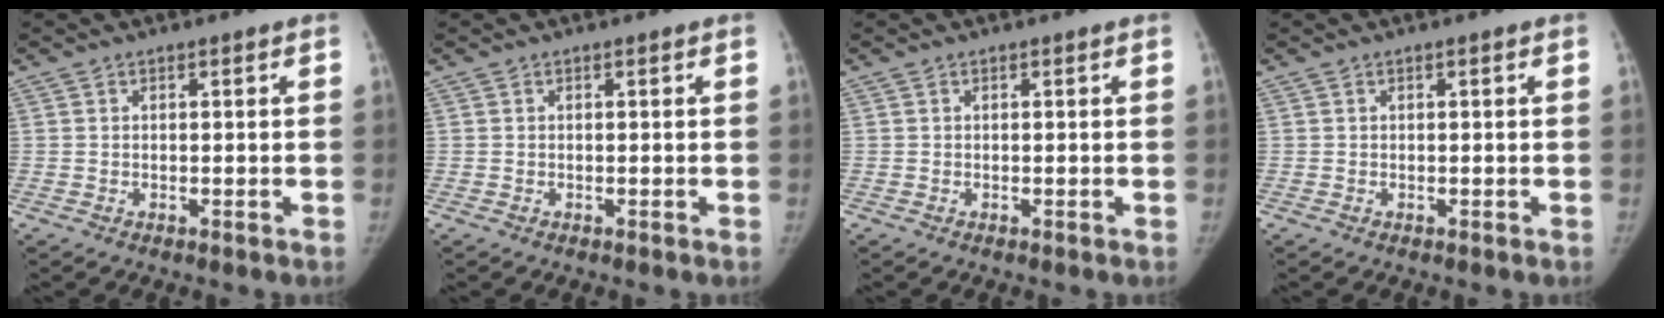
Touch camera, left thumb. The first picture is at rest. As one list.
[{"total": 0.0}, {"total": 0.0}, {"total": 0.0}]